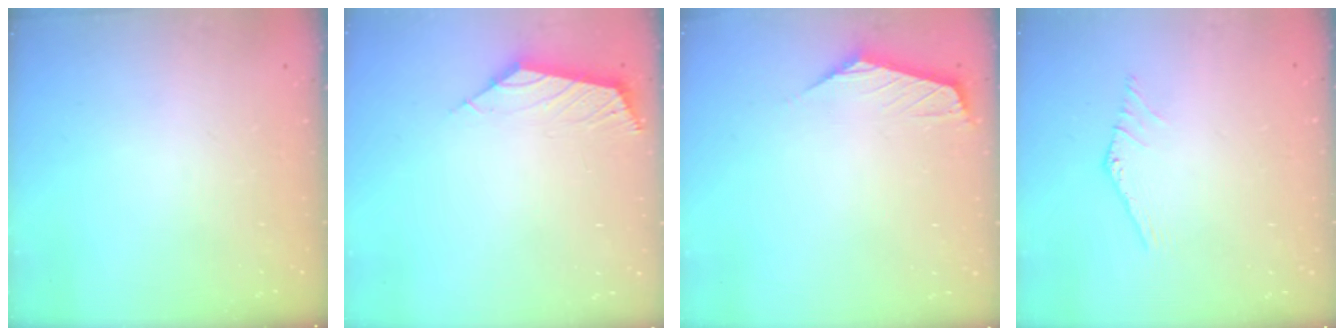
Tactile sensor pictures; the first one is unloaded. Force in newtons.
{"total": 3.0, "press": 3.0, "slide": 0.7}
{"total": 0.9, "press": 0.9, "slide": 0.2}
{"total": 0.0}